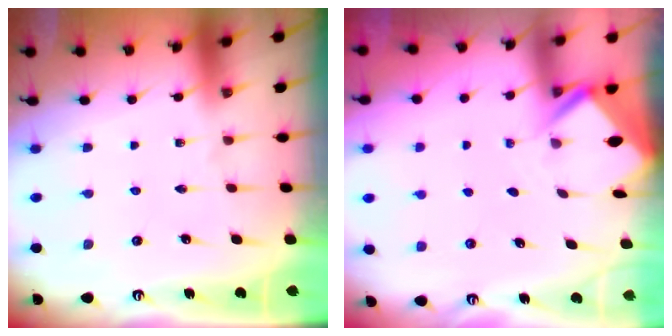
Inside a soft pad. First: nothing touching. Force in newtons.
{"total": 2.6, "press": 2.6, "slide": 0.1}